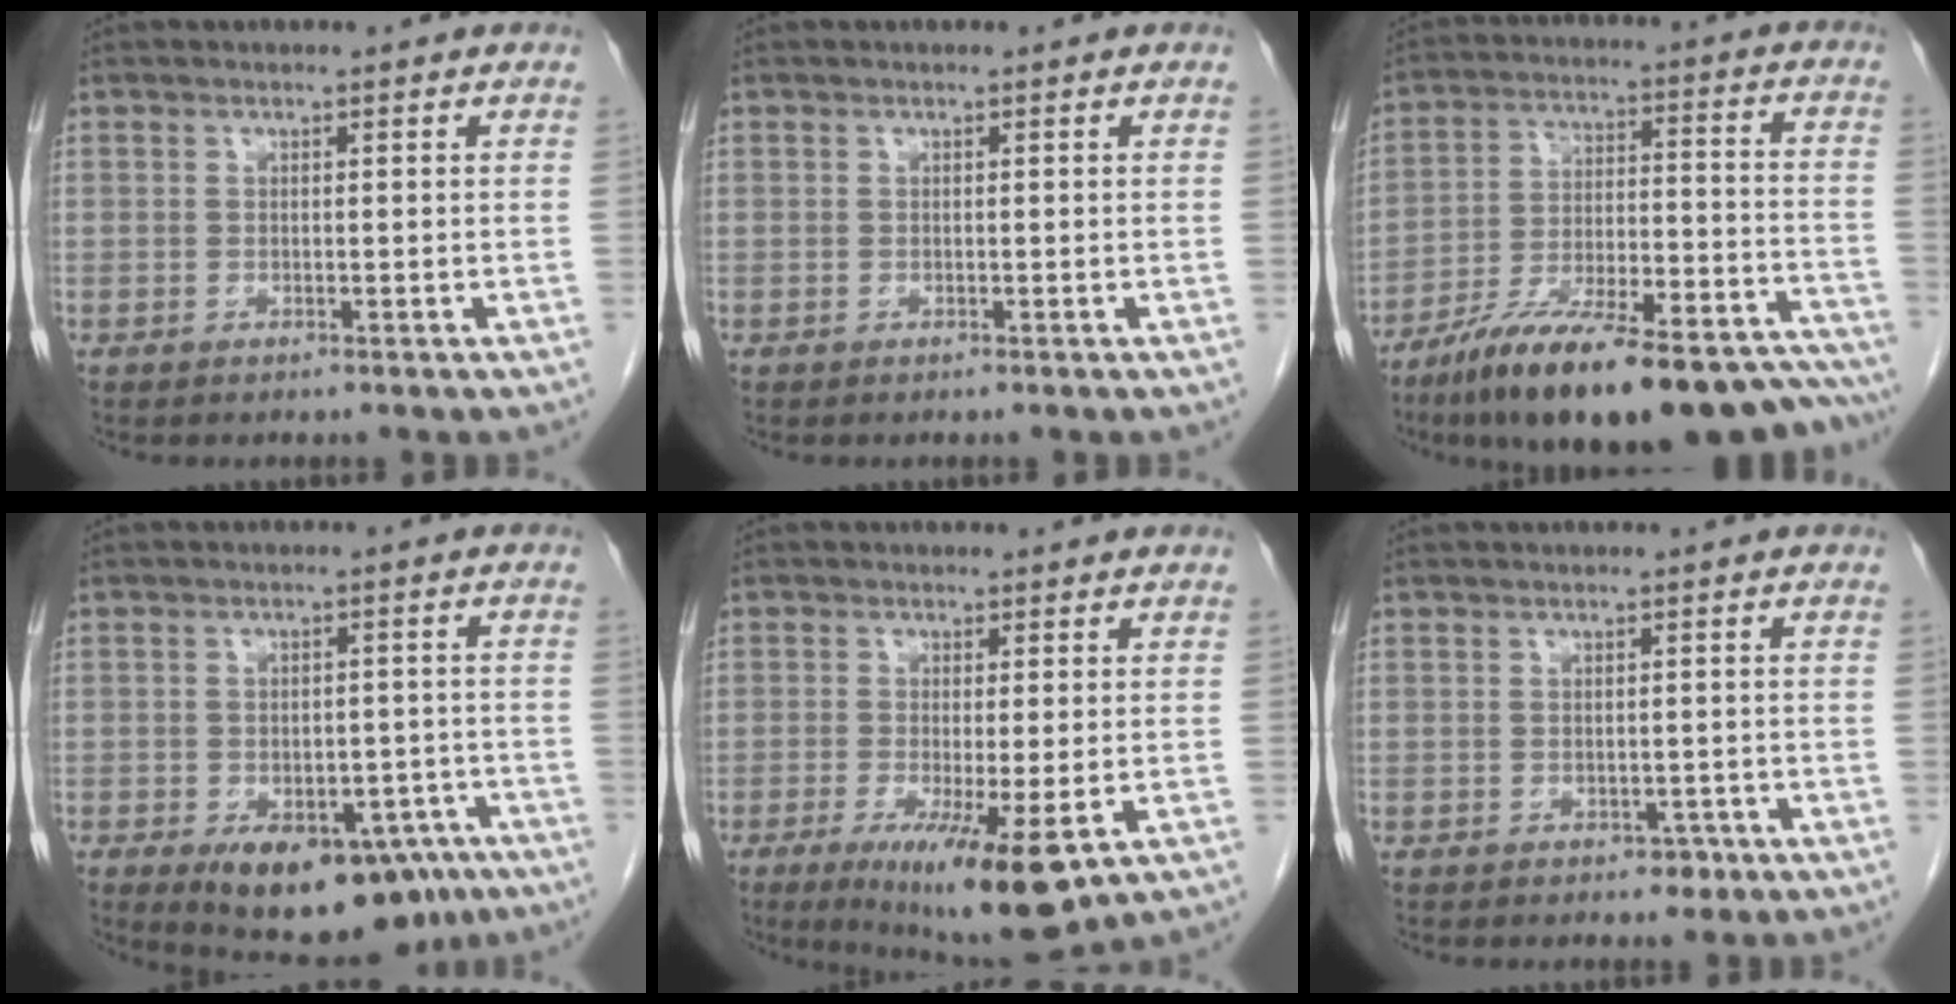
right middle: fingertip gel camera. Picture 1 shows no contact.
{"total": 0.0}
{"total": 26.6, "force": [-21.8, 5.1, 14.5], "torque": [-0.166, 0.012, -0.326]}
{"total": 15.1, "force": [-8.7, 8.1, 9.3], "torque": [-0.127, 0.005, -0.110]}
{"total": 10.7, "force": [-4.8, 1.7, 9.5], "torque": [-0.142, -0.028, -0.068]}
{"total": 1.5, "force": [-0.7, 1.1, 0.7], "torque": [-0.007, 0.003, -0.006]}